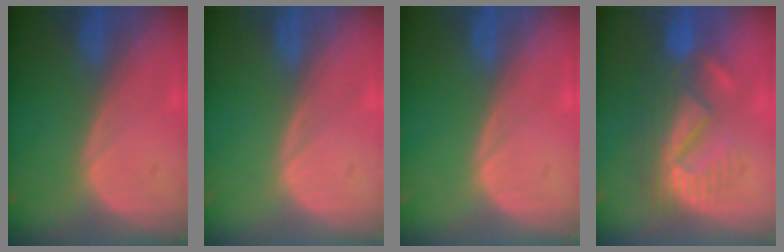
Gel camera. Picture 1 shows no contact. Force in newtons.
{"total": 0.0}
{"total": 0.0}
{"total": 8.9, "press": 8.4, "slide": 2.9}